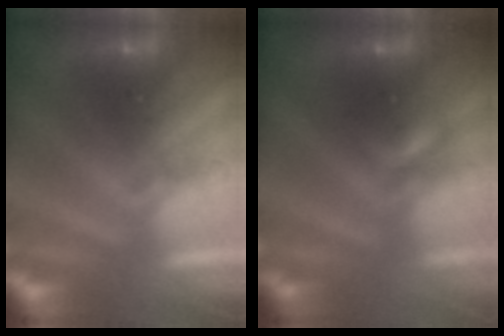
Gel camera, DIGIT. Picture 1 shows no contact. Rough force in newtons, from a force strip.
{"total": 2.2}